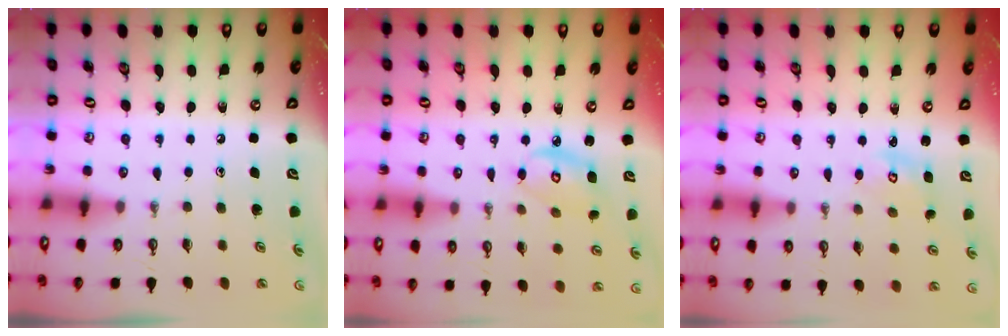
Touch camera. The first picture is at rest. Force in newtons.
{"total": 6.9, "press": 6.9, "slide": 0.2}
{"total": 3.6, "press": 3.6, "slide": 0.4}